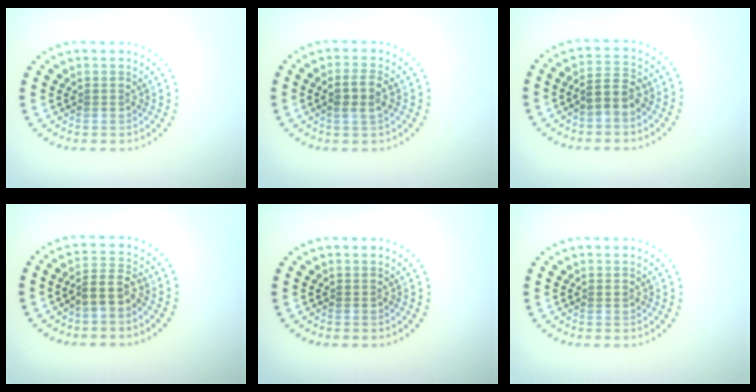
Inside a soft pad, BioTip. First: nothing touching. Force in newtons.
{"total": 2.3, "press": 2.2, "slide": 0.6}
{"total": 2.7, "press": 2.5, "slide": 0.8}
{"total": 2.6, "press": 2.2, "slide": 1.4}
{"total": 0.0}
{"total": 0.6, "press": 0.5, "slide": 0.2}